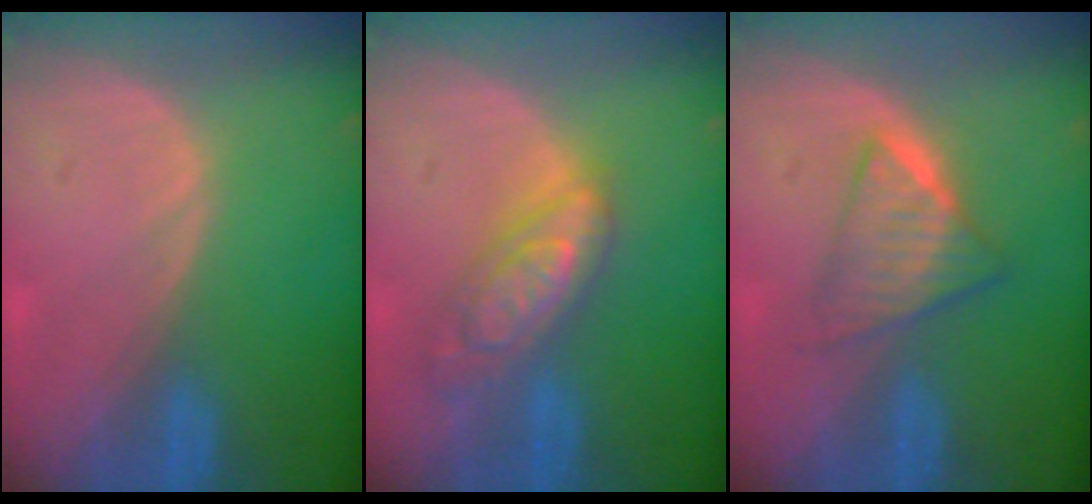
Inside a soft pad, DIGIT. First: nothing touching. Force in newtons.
{"total": 7.2, "press": 7.2, "slide": 0.6}
{"total": 6.2, "press": 5.4, "slide": 3.0}